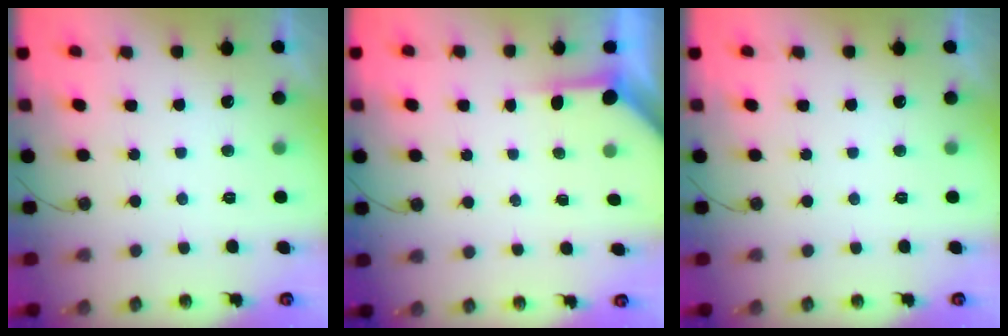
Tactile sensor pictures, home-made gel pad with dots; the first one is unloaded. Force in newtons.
{"total": 3.5, "press": 3.5, "slide": 0.3}
{"total": 0.8, "press": 0.5, "slide": 0.6}